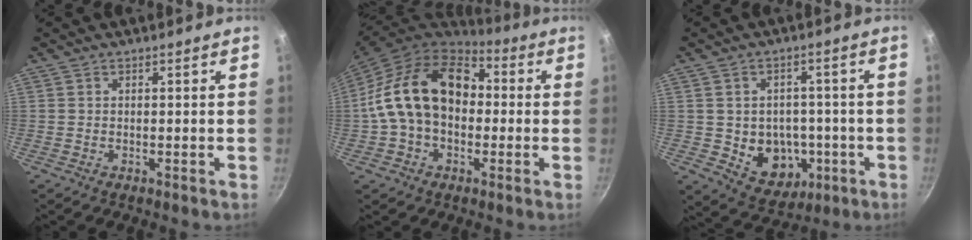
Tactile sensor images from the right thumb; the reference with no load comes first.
{"total": 18.7, "force": [0.7, 13.3, 13.1], "torque": [-0.206, 0.042, -0.002]}
{"total": 11.0, "force": [-1.9, 9.1, 5.9], "torque": [-0.043, 0.009, -0.009]}